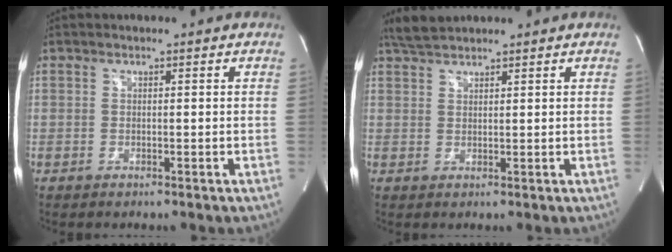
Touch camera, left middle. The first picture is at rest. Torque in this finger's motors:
{"motor_torque": [0.18, -0.08, -0.06, 0.02]}